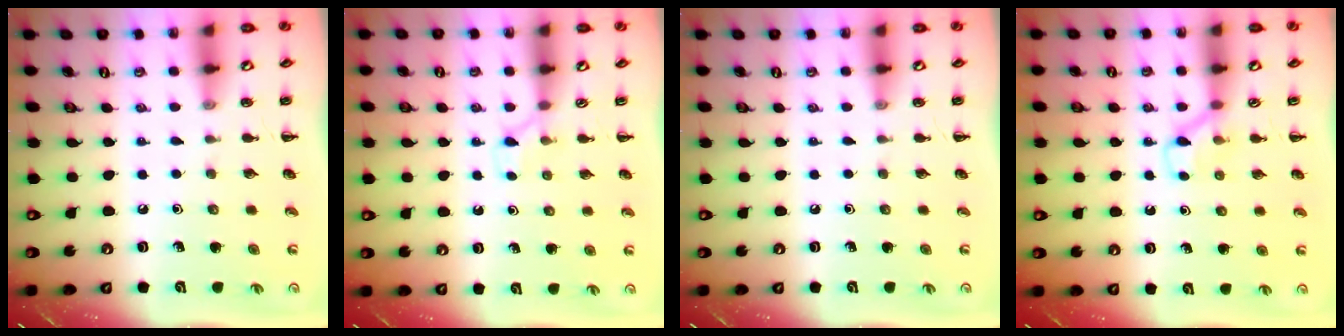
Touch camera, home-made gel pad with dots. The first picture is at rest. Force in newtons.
{"total": 2.5, "press": 2.3, "slide": 1.0}
{"total": 0.0}
{"total": 4.3, "press": 4.0, "slide": 1.5}